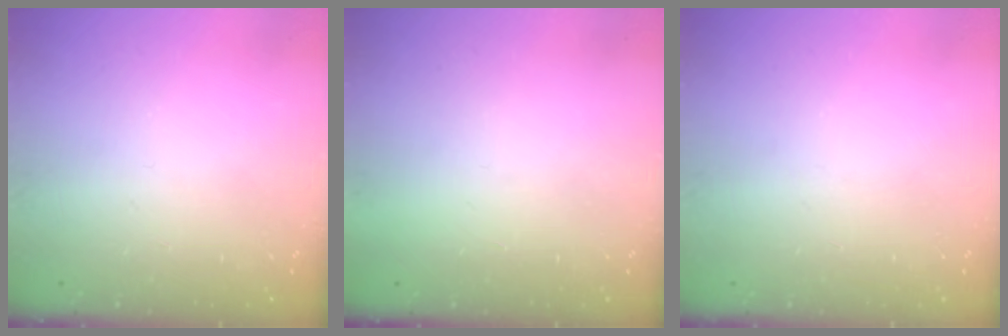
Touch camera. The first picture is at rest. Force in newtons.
{"total": 1.5, "press": 1.5, "slide": 0.1}
{"total": 0.0}